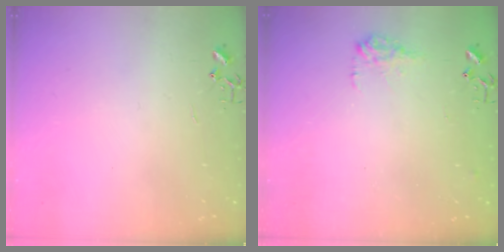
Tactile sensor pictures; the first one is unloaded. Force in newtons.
{"total": 9.2, "press": 9.2, "slide": 0.4}